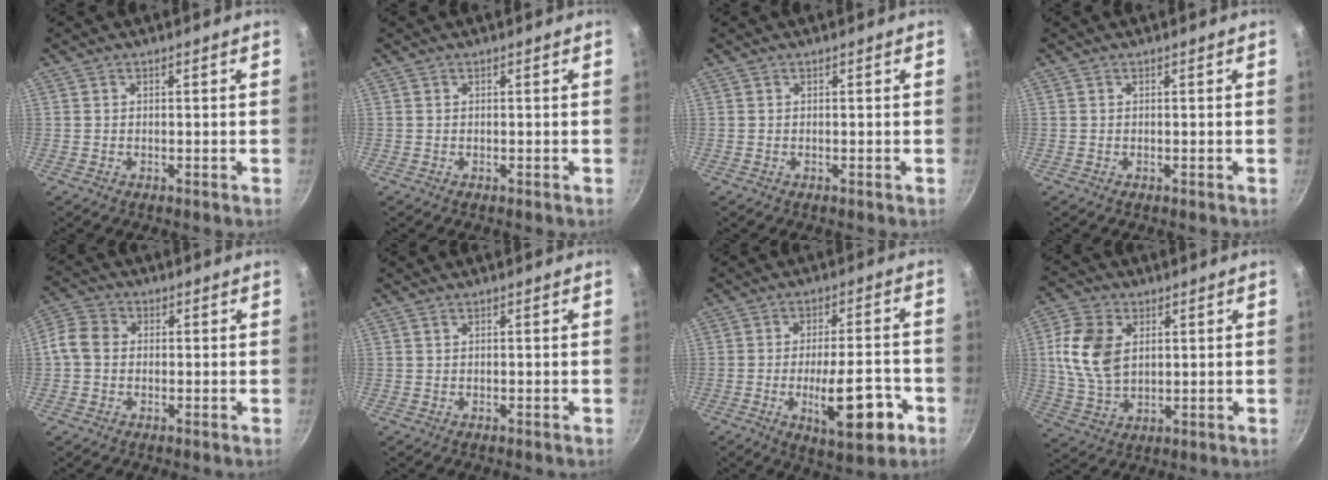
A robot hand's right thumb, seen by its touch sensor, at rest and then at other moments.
{"total": 0.0}
{"total": 0.0}
{"total": 0.0}
{"total": 5.6, "force": [-0.2, 4.6, 3.1], "torque": [-0.050, 0.012, -0.024]}
{"total": 0.0}
{"total": 13.6, "force": [-4.8, 4.8, 11.7], "torque": [-0.151, 0.018, -0.065]}
{"total": 11.7, "force": [2.6, 7.8, 8.3], "torque": [-0.151, -0.010, 0.053]}